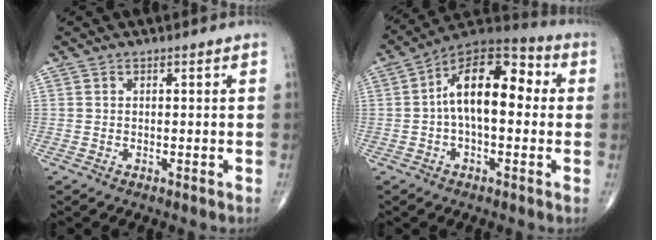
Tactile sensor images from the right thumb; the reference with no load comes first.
{"total": 15.3, "force": [1.1, 7.9, 13.0], "torque": [-0.193, 0.046, 0.005]}